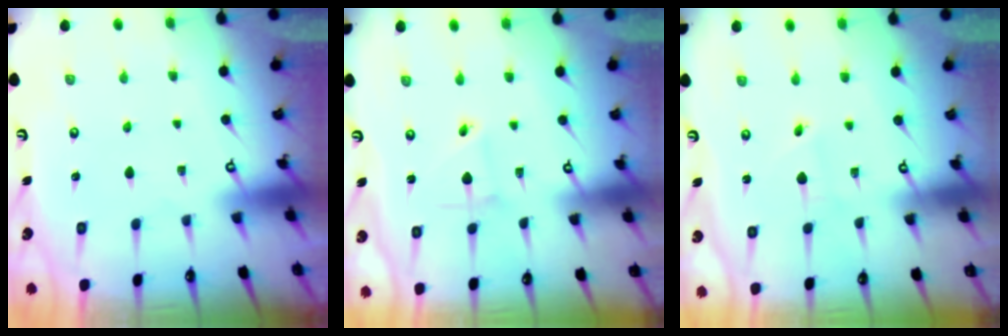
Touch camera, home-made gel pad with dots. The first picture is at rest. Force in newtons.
{"total": 2.3, "press": 2.3, "slide": 0.3}
{"total": 1.1, "press": 1.1, "slide": 0.1}